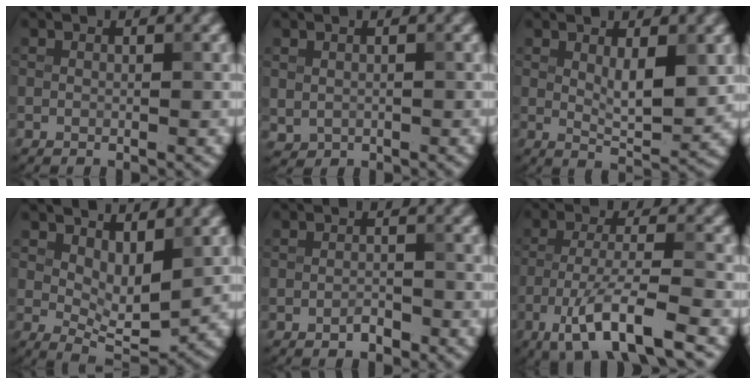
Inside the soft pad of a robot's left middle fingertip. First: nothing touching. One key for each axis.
{"total": 0.8, "fx": 0.2, "fy": 0.7, "fz": 0.3, "tx": -0.006, "ty": -0.005, "tz": 0.009}
{"total": 3.8, "fx": 1.2, "fy": 1.1, "fz": 3.4, "tx": -0.061, "ty": -0.008, "tz": 0.026}
{"total": 4.3, "fx": 1.8, "fy": 2.0, "fz": 3.4, "tx": -0.055, "ty": -0.012, "tz": 0.035}
{"total": 1.3, "fx": -0.9, "fy": 0.5, "fz": 0.8, "tx": -0.015, "ty": 0.002, "tz": -0.017}
{"total": 7.5, "fx": -4.4, "fy": 1.5, "fz": 5.9, "tx": -0.105, "ty": -0.002, "tz": -0.082}